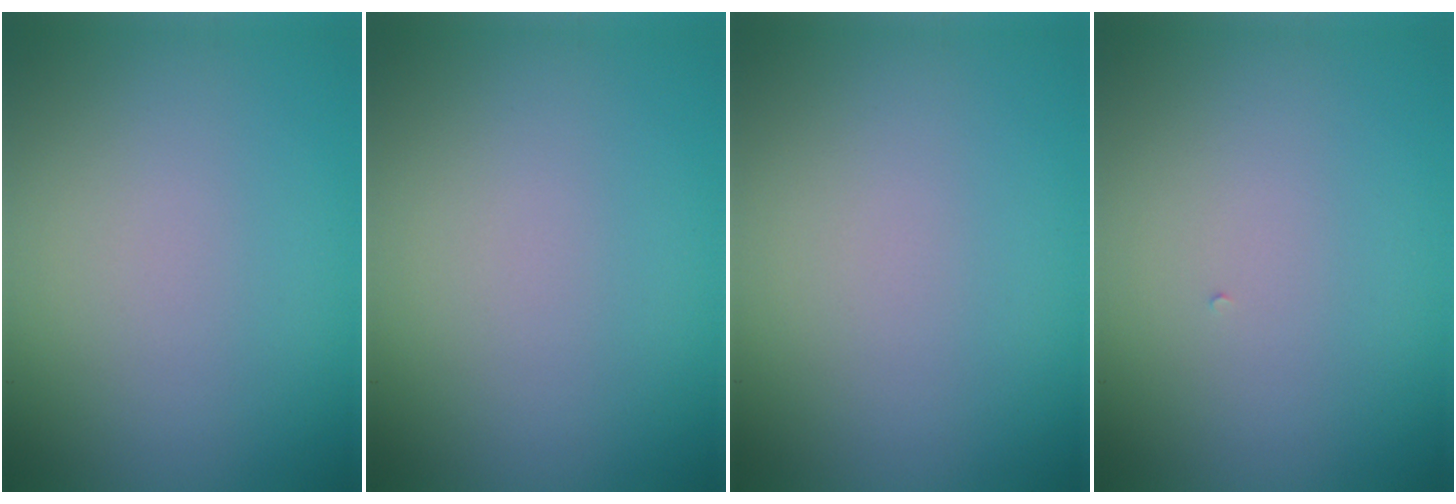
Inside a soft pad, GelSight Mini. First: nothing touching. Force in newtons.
{"total": 0.0}
{"total": 0.0}
{"total": 0.0}